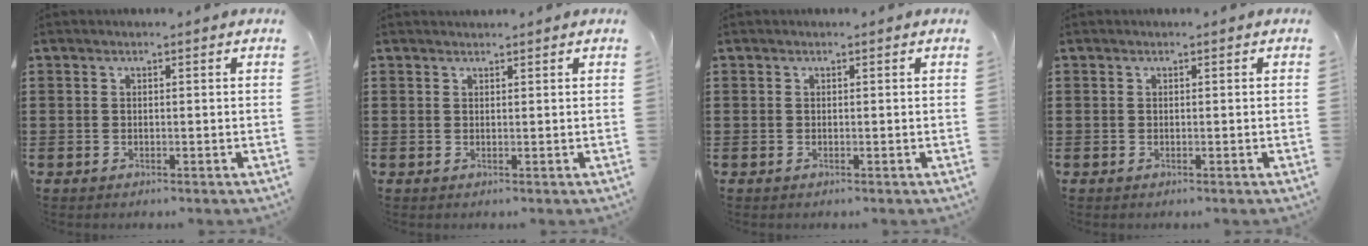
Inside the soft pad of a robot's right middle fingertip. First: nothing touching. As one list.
[{"total": 0.7, "force": [0.7, 0.1, -0.1], "torque": [-0.001, 0.000, 0.014]}, {"total": 0.0}, {"total": 0.0}]